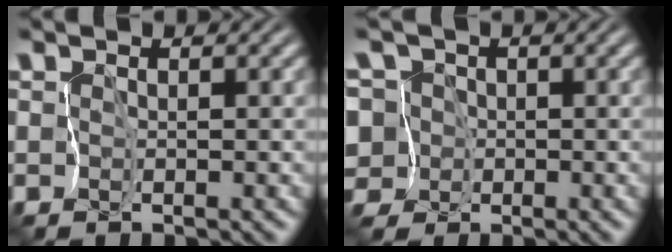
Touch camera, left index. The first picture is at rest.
{"total": 8.4, "force": [-1.7, 7.4, 3.4], "torque": [-0.096, 0.028, -0.074]}